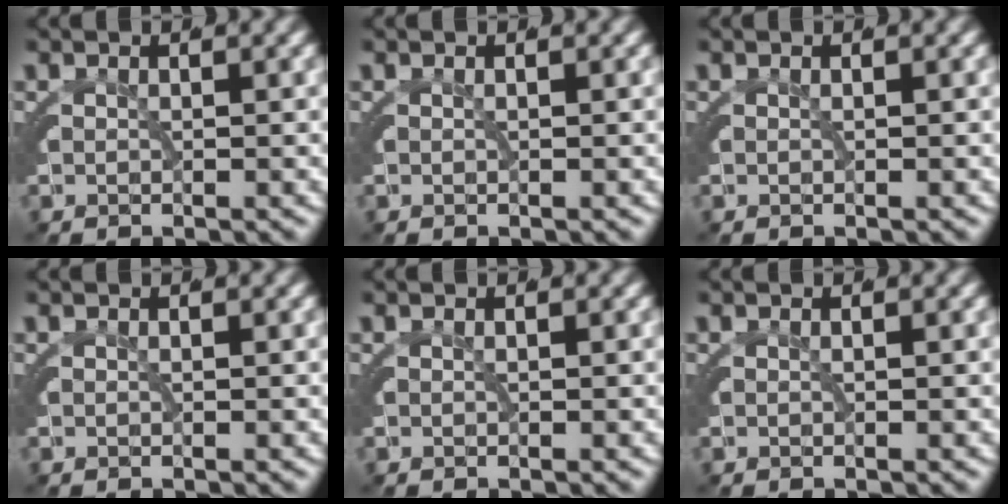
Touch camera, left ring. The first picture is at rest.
{"total": 0.0}
{"total": 0.0}
{"total": 0.0}
{"total": 0.0}
{"total": 0.0}